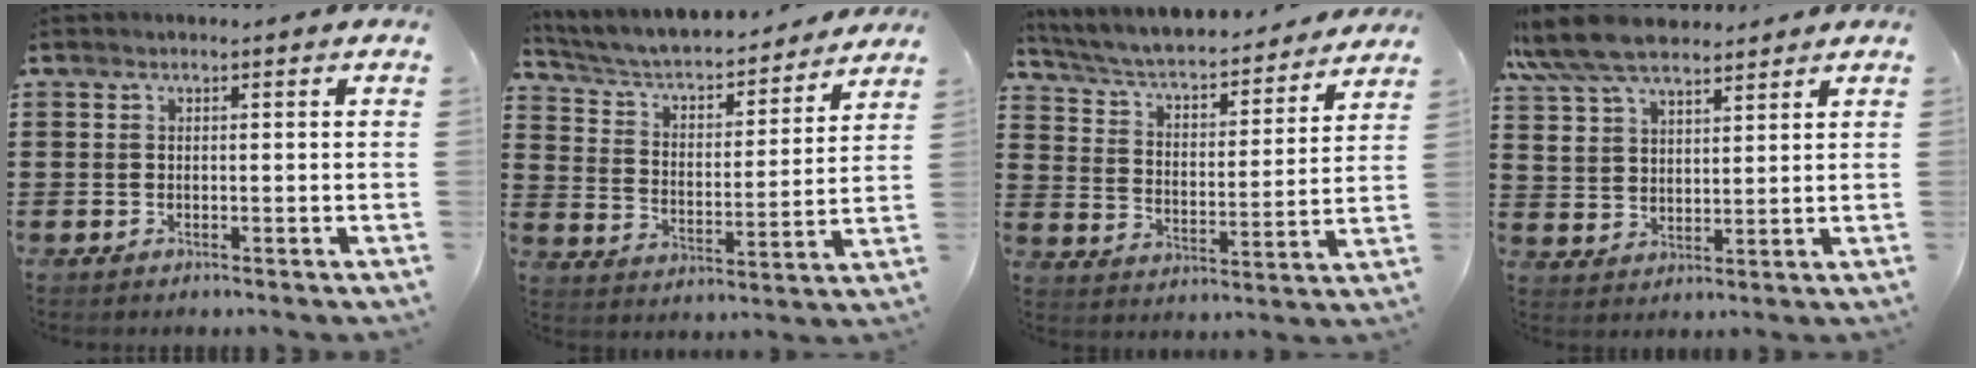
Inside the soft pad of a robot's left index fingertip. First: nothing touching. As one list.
[{"total": 4.7, "force": [4.3, 1.1, 1.6], "torque": [-0.053, -0.035, 0.065]}, {"total": 4.5, "force": [4.2, 0.7, 1.6], "torque": [-0.054, -0.037, 0.063]}, {"total": 8.7, "force": [7.5, 2.9, 3.3], "torque": [-0.093, -0.011, 0.141]}]